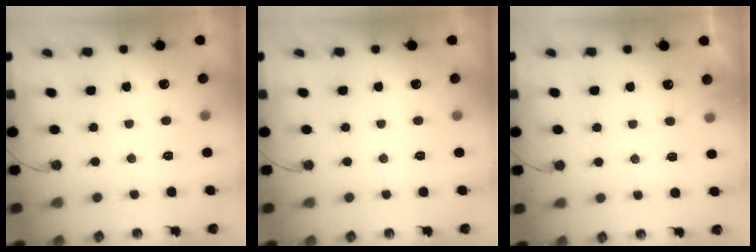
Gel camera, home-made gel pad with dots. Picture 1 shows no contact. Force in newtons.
{"total": 0.0}
{"total": 5.4, "press": 5.4, "slide": 0.7}